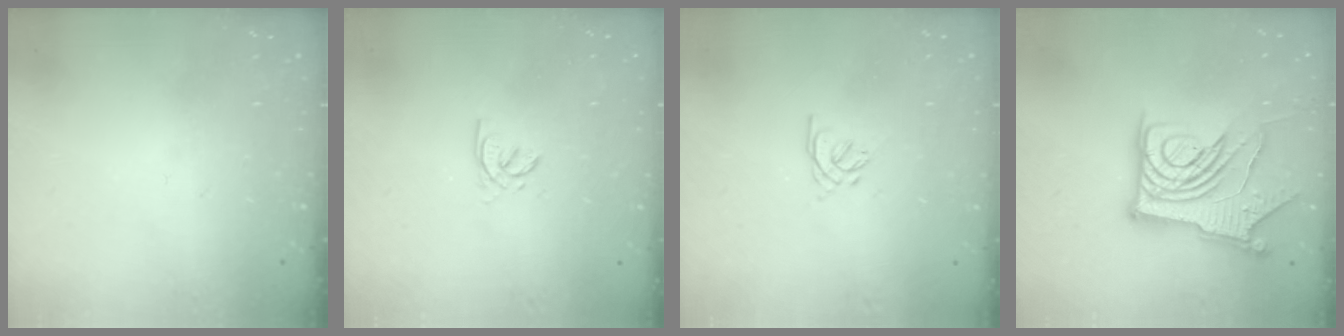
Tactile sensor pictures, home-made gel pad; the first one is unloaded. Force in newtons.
{"total": 1.4, "press": 1.4, "slide": 0.2}
{"total": 1.6, "press": 1.5, "slide": 0.5}
{"total": 14.9, "press": 14.8, "slide": 1.8}